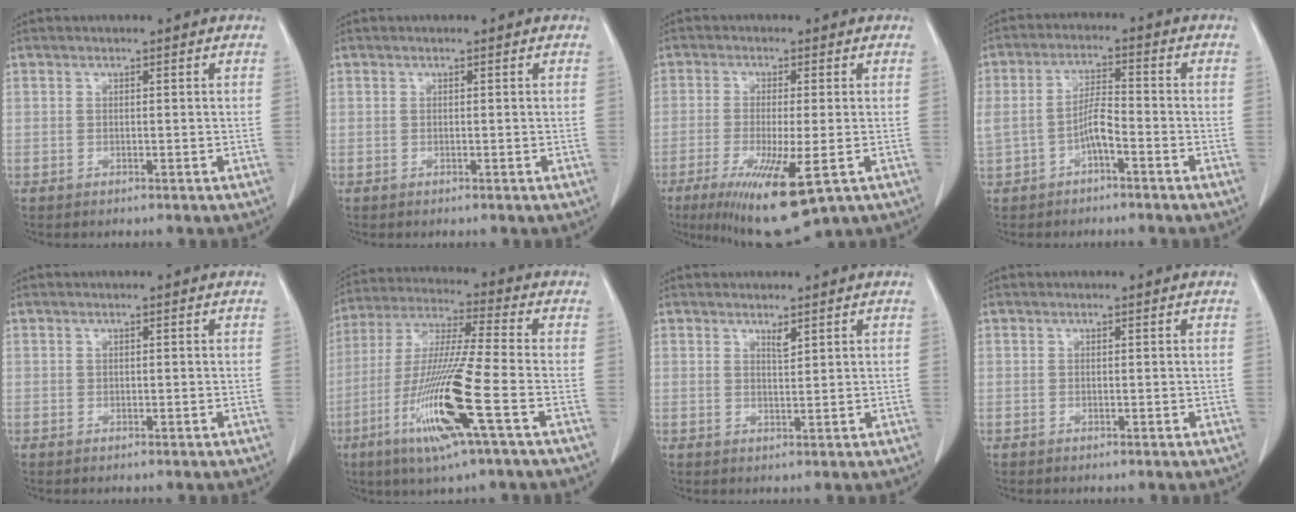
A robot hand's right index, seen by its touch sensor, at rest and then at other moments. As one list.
[{"total": 0.0}, {"total": 11.6, "force": [-5.2, 1.4, 10.3], "torque": [-0.176, -0.039, -0.079]}, {"total": 5.7, "force": [-2.0, 2.1, 4.9], "torque": [-0.117, 0.018, -0.032]}, {"total": 0.0}, {"total": 15.8, "force": [-6.0, -0.4, 14.6], "torque": [-0.304, -0.022, -0.116]}, {"total": 1.4, "force": [1.1, 0.2, 0.9], "torque": [-0.019, -0.006, 0.021]}, {"total": 0.0}]